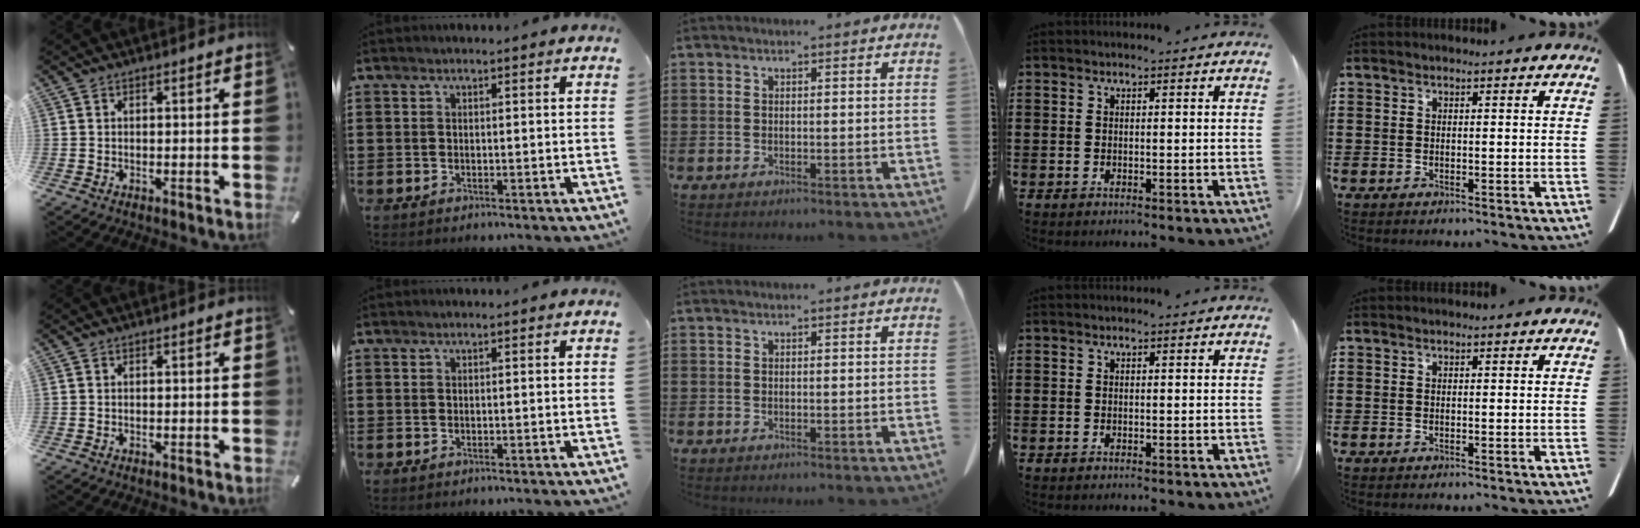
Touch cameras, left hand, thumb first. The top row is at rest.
{}